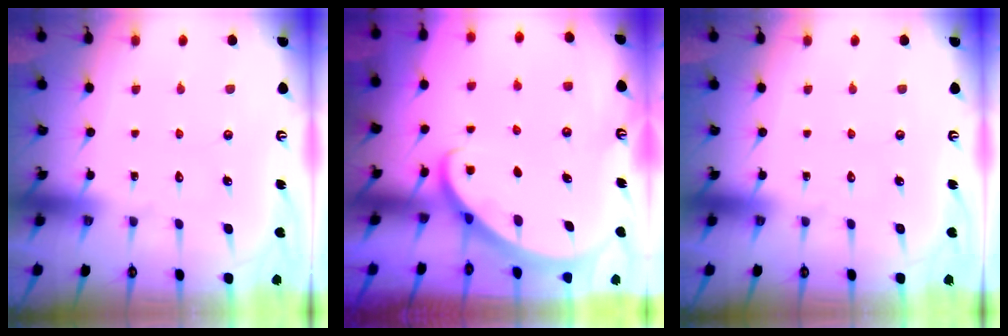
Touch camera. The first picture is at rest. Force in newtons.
{"total": 2.7, "press": 2.7, "slide": 0.2}
{"total": 0.0}